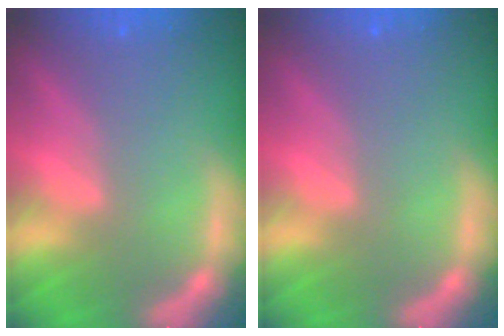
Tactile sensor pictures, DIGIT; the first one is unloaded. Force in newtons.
{"total": 0.0}